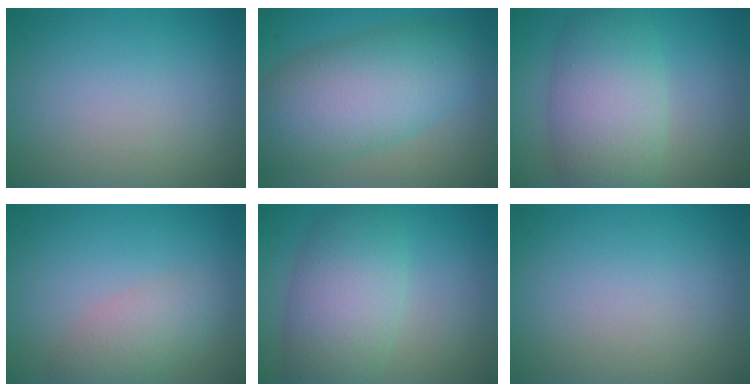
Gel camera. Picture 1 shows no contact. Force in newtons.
{"total": 9.6, "press": 9.6, "slide": 0.5}
{"total": 7.5, "press": 7.5, "slide": 0.3}
{"total": 3.1, "press": 3.1, "slide": 0.2}
{"total": 6.8, "press": 6.8, "slide": 0.2}
{"total": 0.0}